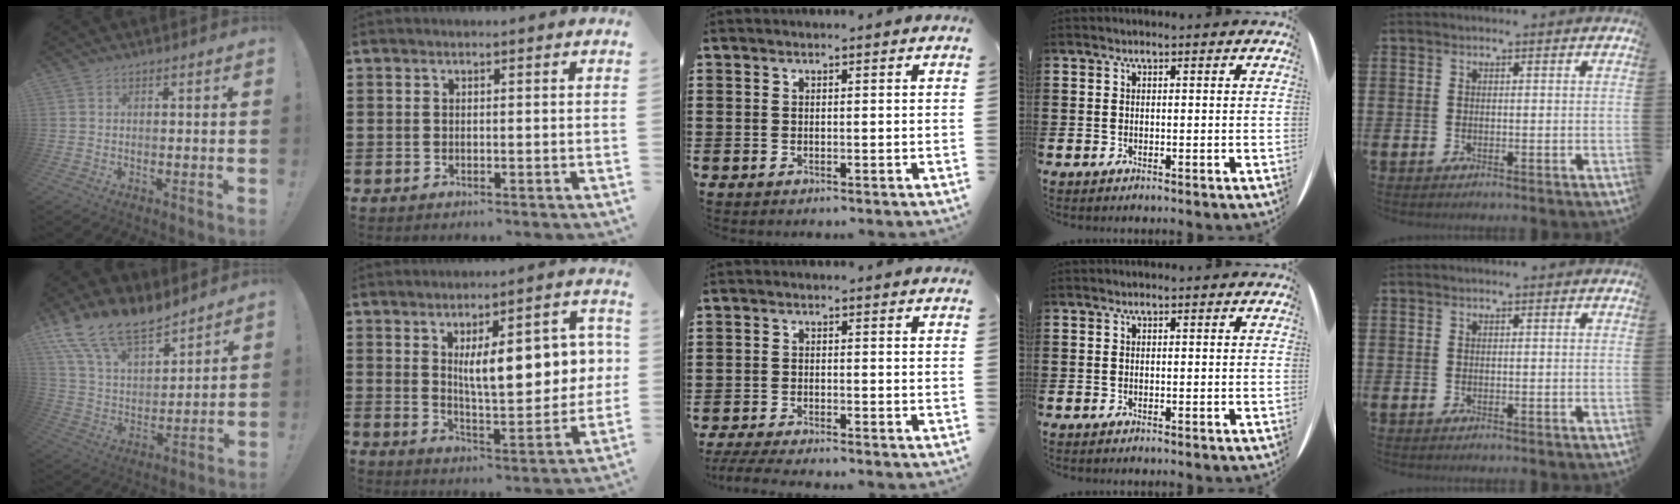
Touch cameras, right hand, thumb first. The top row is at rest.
{"thumb": {"total": 16.4, "force": [12.8, 6.9, 7.5], "torque": [-0.144, -0.090, 0.239]}, "index": {"total": 11.7, "force": [2.7, 4.2, 10.6], "torque": [-0.158, -0.001, 0.040]}, "middle": {"total": 2.9, "force": [-2.7, -0.1, 1.0], "torque": [-0.025, -0.006, -0.056]}}